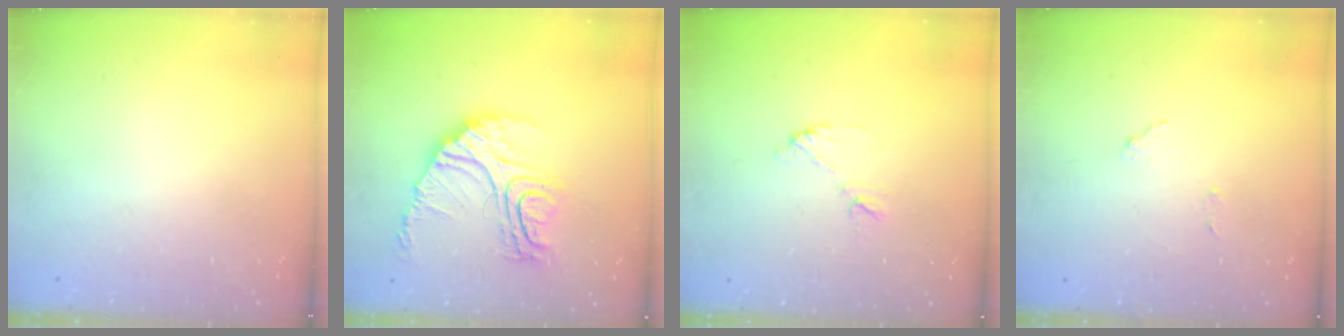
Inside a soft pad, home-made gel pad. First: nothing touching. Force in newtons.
{"total": 18.5, "press": 18.4, "slide": 2.1}
{"total": 8.0, "press": 8.0, "slide": 0.2}
{"total": 8.3, "press": 8.3, "slide": 0.8}